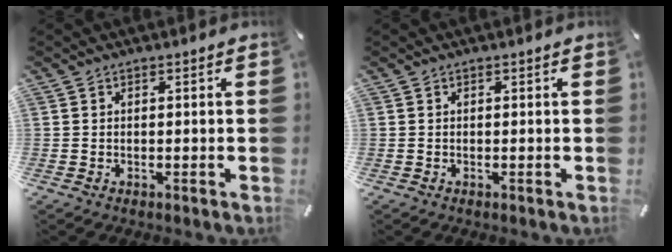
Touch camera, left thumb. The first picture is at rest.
{"total": 0.0}